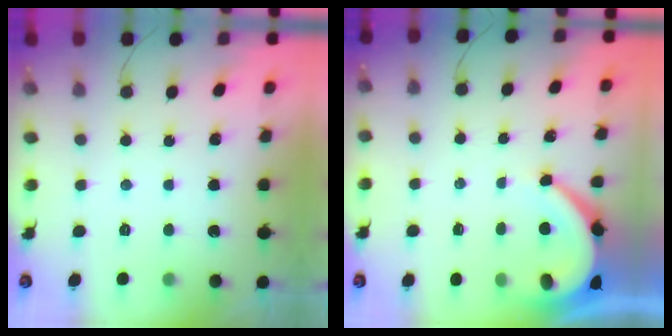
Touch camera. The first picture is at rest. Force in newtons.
{"total": 5.7, "press": 5.6, "slide": 0.7}